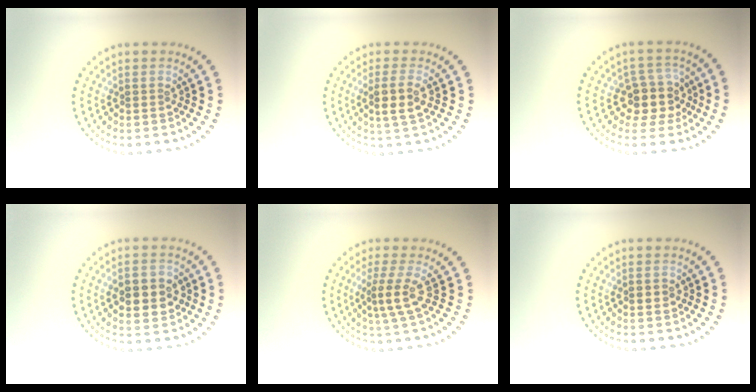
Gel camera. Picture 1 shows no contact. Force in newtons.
{"total": 2.5, "press": 2.2, "slide": 1.3}
{"total": 3.4, "press": 3.0, "slide": 1.6}
{"total": 4.6, "press": 4.6, "slide": 0.4}
{"total": 2.4, "press": 1.7, "slide": 1.8}
{"total": 1.3, "press": 1.3, "slide": 0.2}